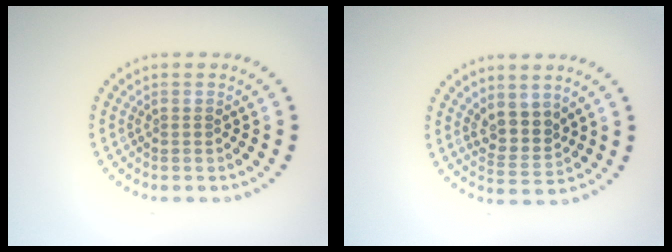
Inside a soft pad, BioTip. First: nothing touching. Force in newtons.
{"total": 2.9, "press": 2.4, "slide": 1.6}